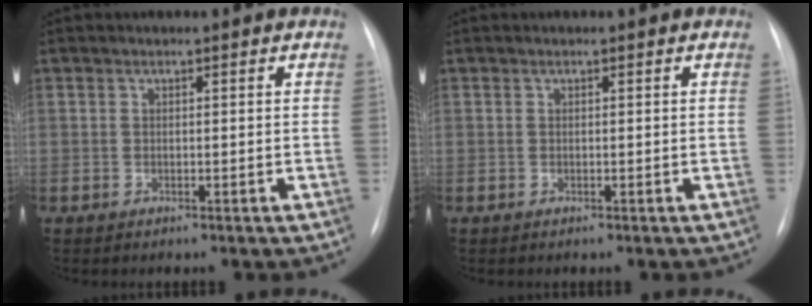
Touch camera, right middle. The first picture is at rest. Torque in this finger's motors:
{"motor_torque": [0.00, 0.00, 0.00, 0.00]}